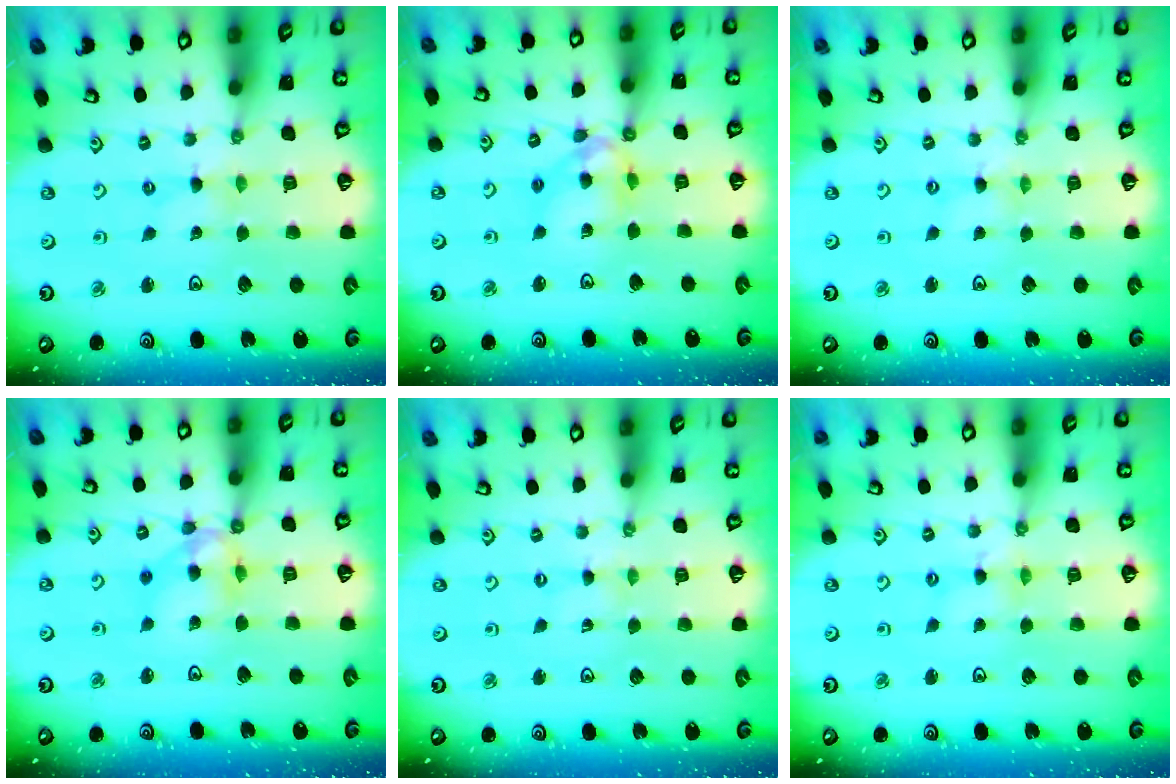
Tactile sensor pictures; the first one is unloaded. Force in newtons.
{"total": 11.7, "press": 11.6, "slide": 1.2}
{"total": 0.0}
{"total": 11.0, "press": 10.9, "slide": 1.1}
{"total": 0.0}
{"total": 1.7, "press": 1.7, "slide": 0.2}